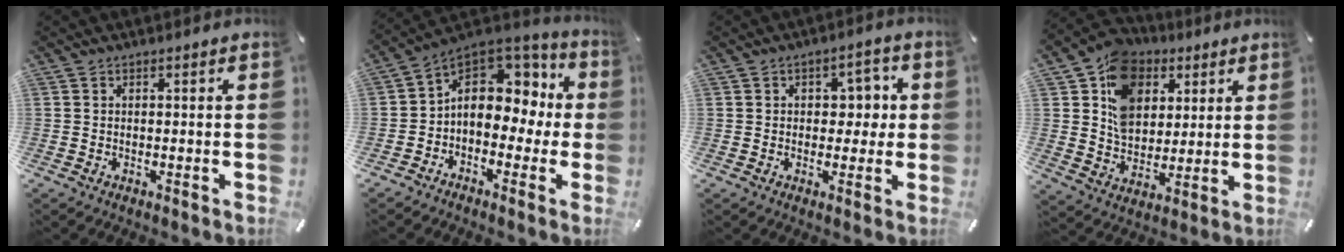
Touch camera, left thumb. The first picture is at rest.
{"total": 11.3, "force": [2.1, 8.9, 6.6], "torque": [-0.103, -0.018, 0.039]}
{"total": 5.9, "force": [0.5, 4.4, 3.9], "torque": [-0.042, -0.003, -0.002]}
{"total": 13.7, "force": [5.6, 10.9, 6.1], "torque": [-0.111, -0.019, 0.109]}